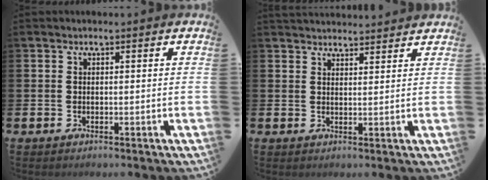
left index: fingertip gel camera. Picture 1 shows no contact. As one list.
[{"total": 2.8, "force": [2.8, 0.3, -0.2], "torque": [-0.003, -0.014, 0.051]}]